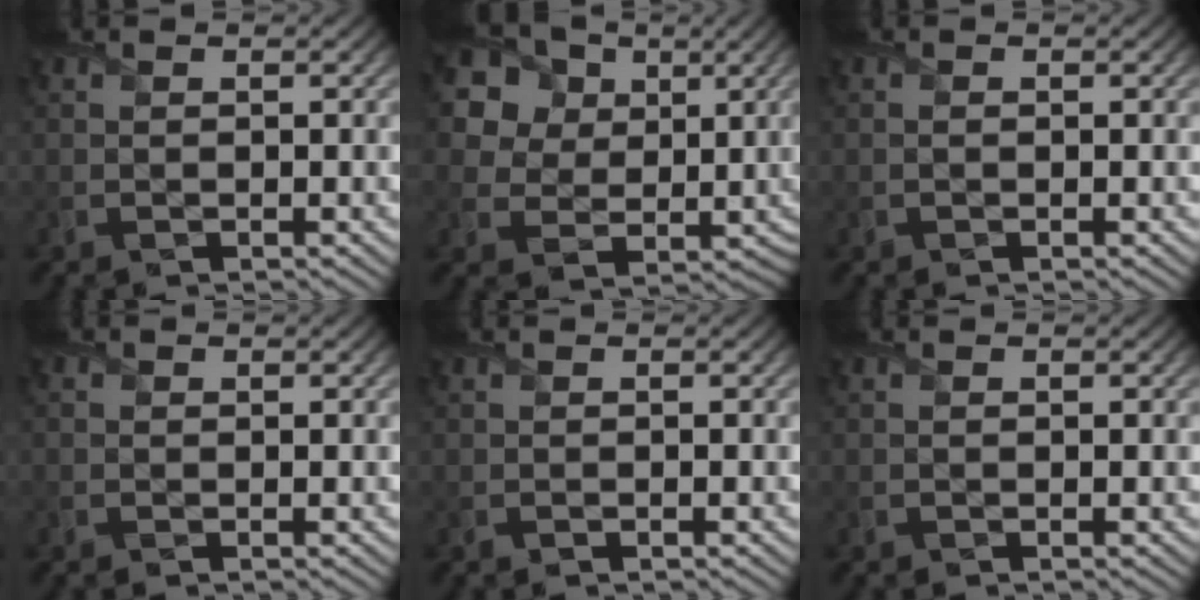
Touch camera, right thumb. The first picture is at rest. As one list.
[{"total": 18.6, "force": [8.5, 14.7, 7.7], "torque": [-0.239, 0.024, 0.176]}, {"total": 0.7, "force": [-0.1, 0.5, 0.4], "torque": [-0.008, -0.003, 0.001]}, {"total": 0.8, "force": [-0.1, 0.8, 0.2], "torque": [-0.004, -0.004, -0.002]}, {"total": 0.0}, {"total": 0.0}]